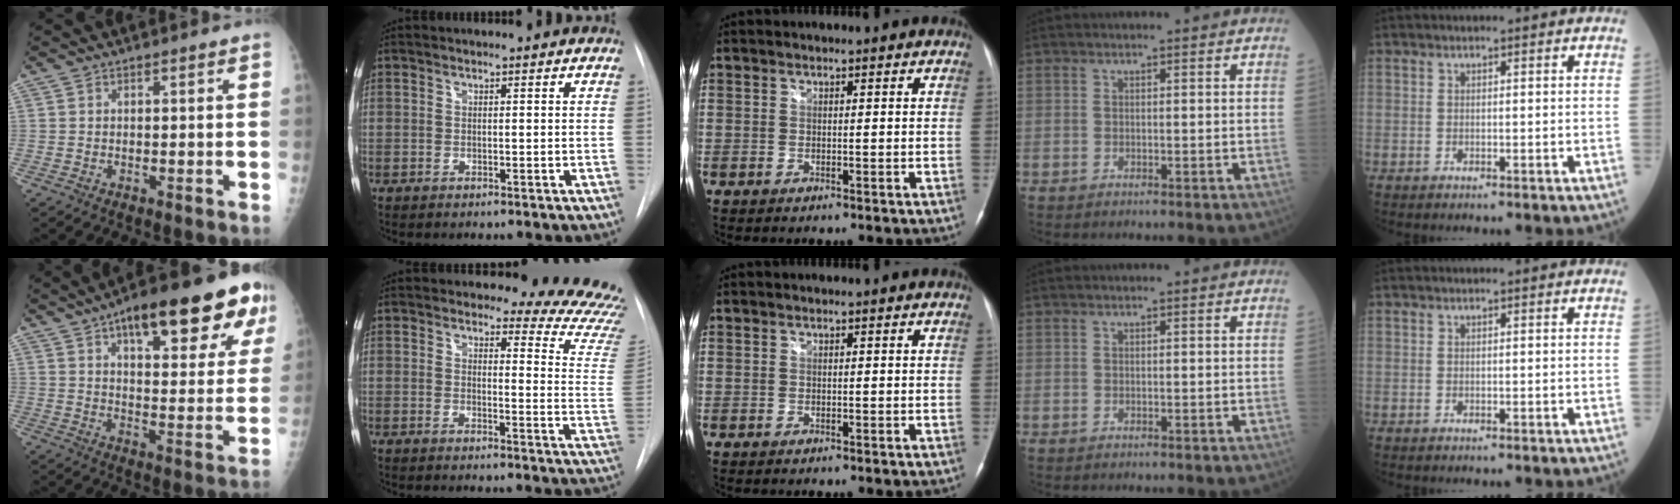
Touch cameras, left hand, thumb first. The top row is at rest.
{"thumb": {"total": 24.0, "force": [12.7, 7.9, 18.8], "torque": [-0.231, -0.016, 0.178]}, "index": {"total": 15.7, "force": [15.4, 1.9, 2.3], "torque": [0.005, -0.142, 0.137]}}